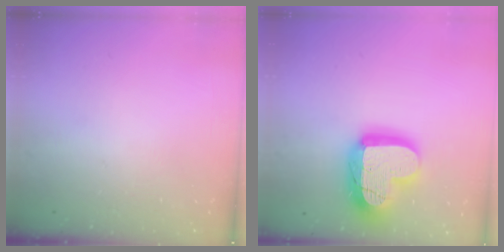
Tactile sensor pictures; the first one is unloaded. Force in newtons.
{"total": 21.2, "press": 21.2, "slide": 1.7}